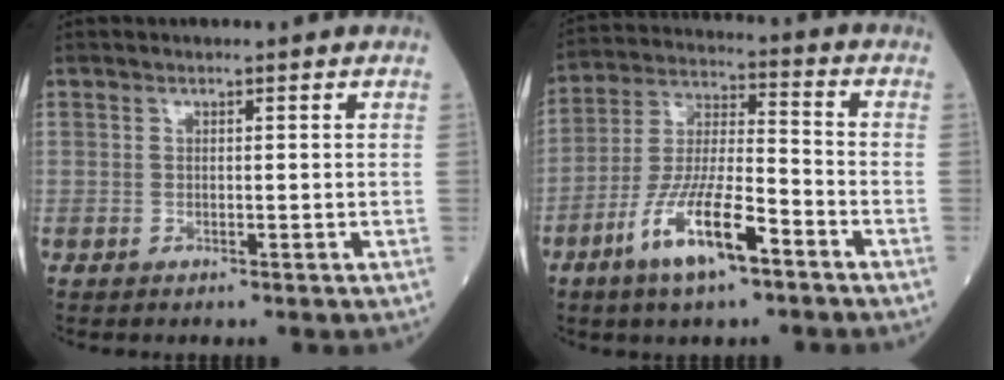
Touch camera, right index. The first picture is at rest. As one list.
[{"total": 12.5, "force": [-6.7, 2.5, 10.3], "torque": [-0.205, -0.008, -0.126]}]